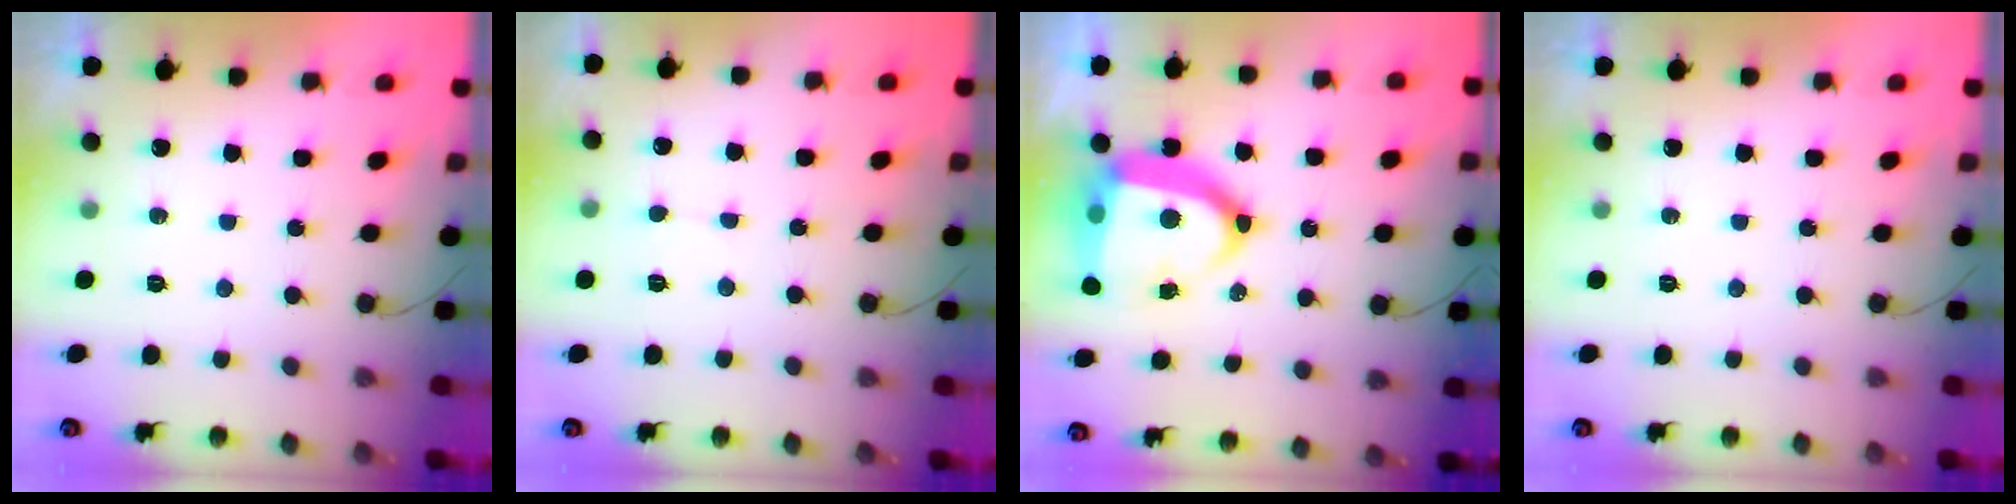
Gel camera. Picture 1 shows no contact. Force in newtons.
{"total": 2.9, "press": 2.9, "slide": 0.3}
{"total": 19.1, "press": 19.0, "slide": 2.2}
{"total": 0.0}